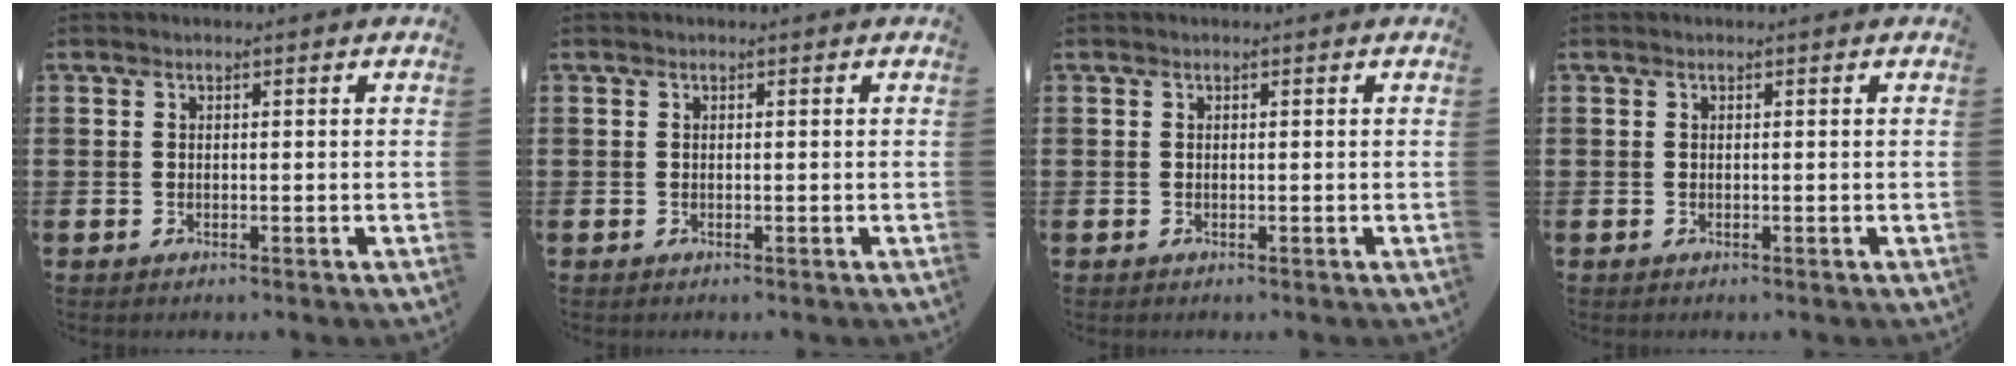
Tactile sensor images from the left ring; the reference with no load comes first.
{"total": 0.0}
{"total": 0.0}
{"total": 0.0}